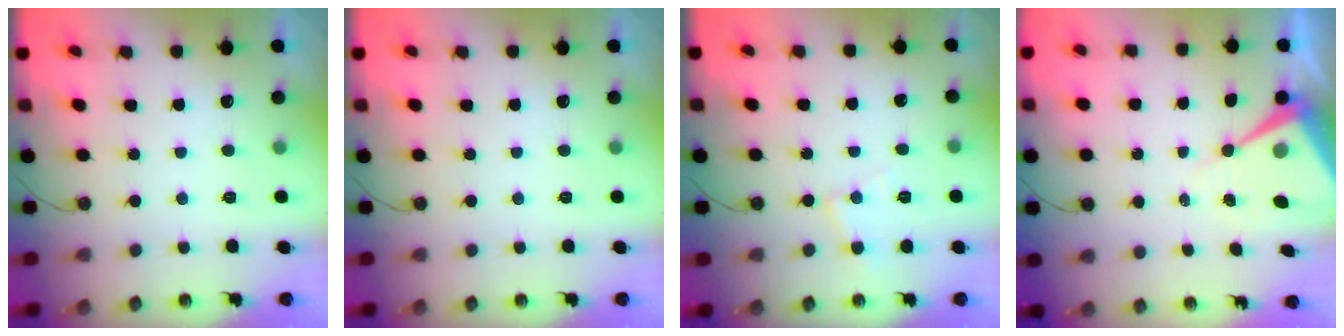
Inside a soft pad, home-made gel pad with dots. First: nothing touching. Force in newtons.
{"total": 0.0}
{"total": 6.9, "press": 6.9, "slide": 0.4}
{"total": 9.7, "press": 9.6, "slide": 1.0}